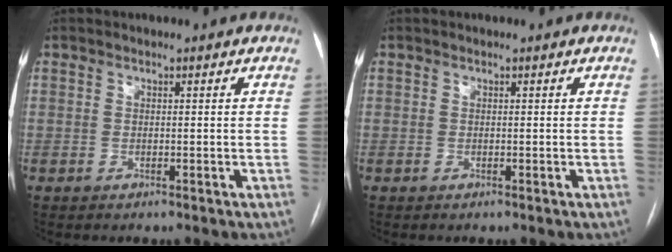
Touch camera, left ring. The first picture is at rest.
{"total": 0.0}